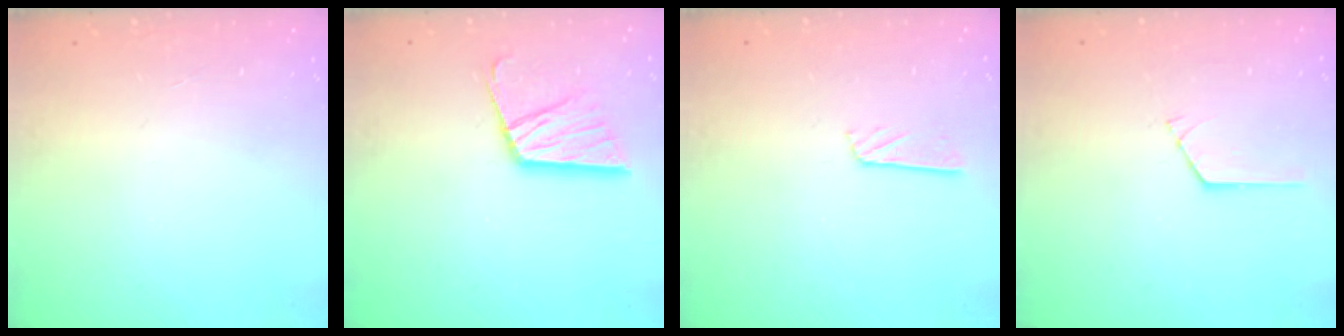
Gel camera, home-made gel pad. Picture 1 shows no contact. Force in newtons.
{"total": 14.2, "press": 14.1, "slide": 1.3}
{"total": 2.8, "press": 2.8, "slide": 0.2}
{"total": 0.7, "press": 0.6, "slide": 0.1}